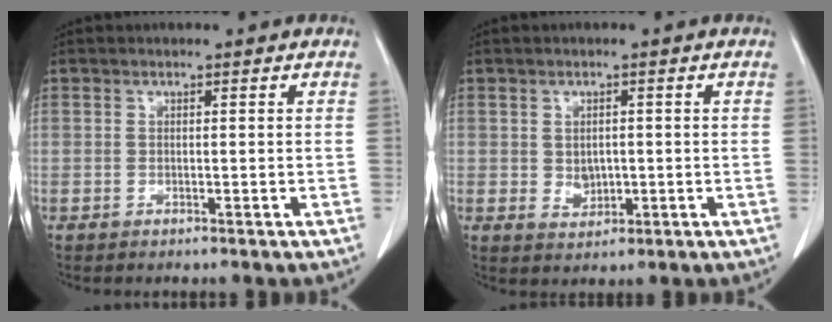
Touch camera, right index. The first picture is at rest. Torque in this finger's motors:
{"motor_torque": [0.22, 0.15, 0.02, 0.01]}